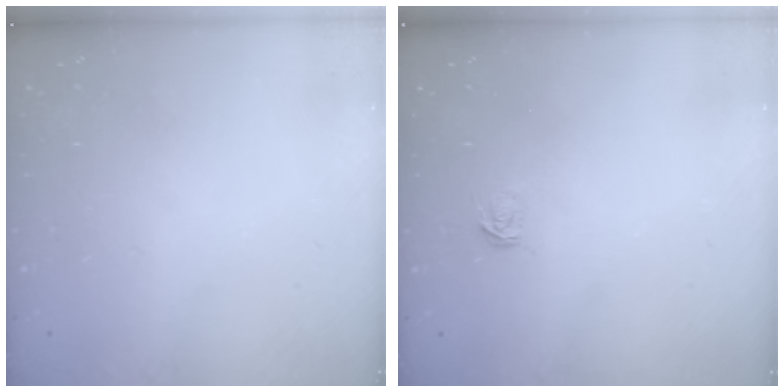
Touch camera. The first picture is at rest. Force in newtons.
{"total": 3.1, "press": 3.1, "slide": 0.3}